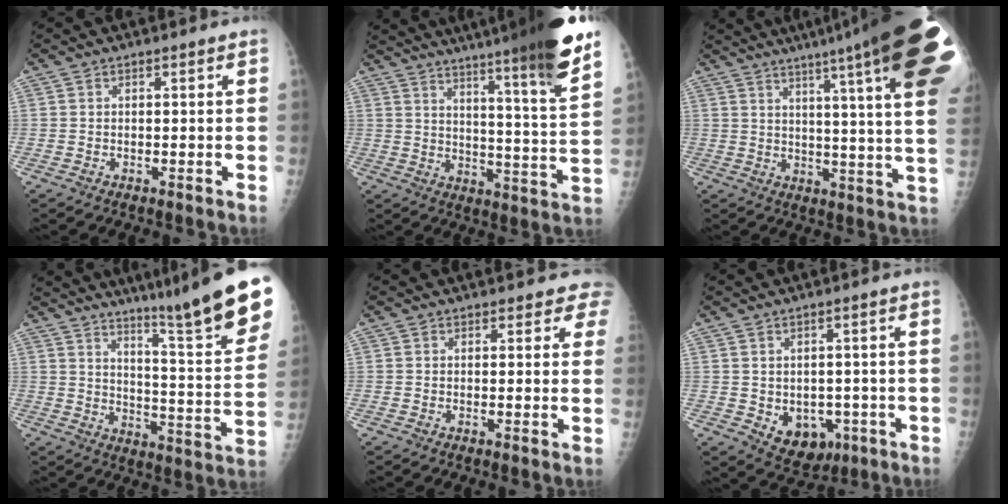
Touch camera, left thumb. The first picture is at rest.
{"total": 23.2, "force": [17.6, 0.6, 15.2], "torque": [-0.210, -0.091, 0.244]}
{"total": 27.8, "force": [16.8, 2.6, 22.0], "torque": [-0.219, -0.052, 0.212]}
{"total": 22.2, "force": [15.9, 1.2, 15.4], "torque": [-0.192, -0.096, 0.224]}
{"total": 2.7, "force": [2.2, 1.5, 0.5], "torque": [0.023, -0.010, 0.003]}
{"total": 8.8, "force": [-2.5, 6.6, 5.2], "torque": [-0.043, 0.012, -0.018]}